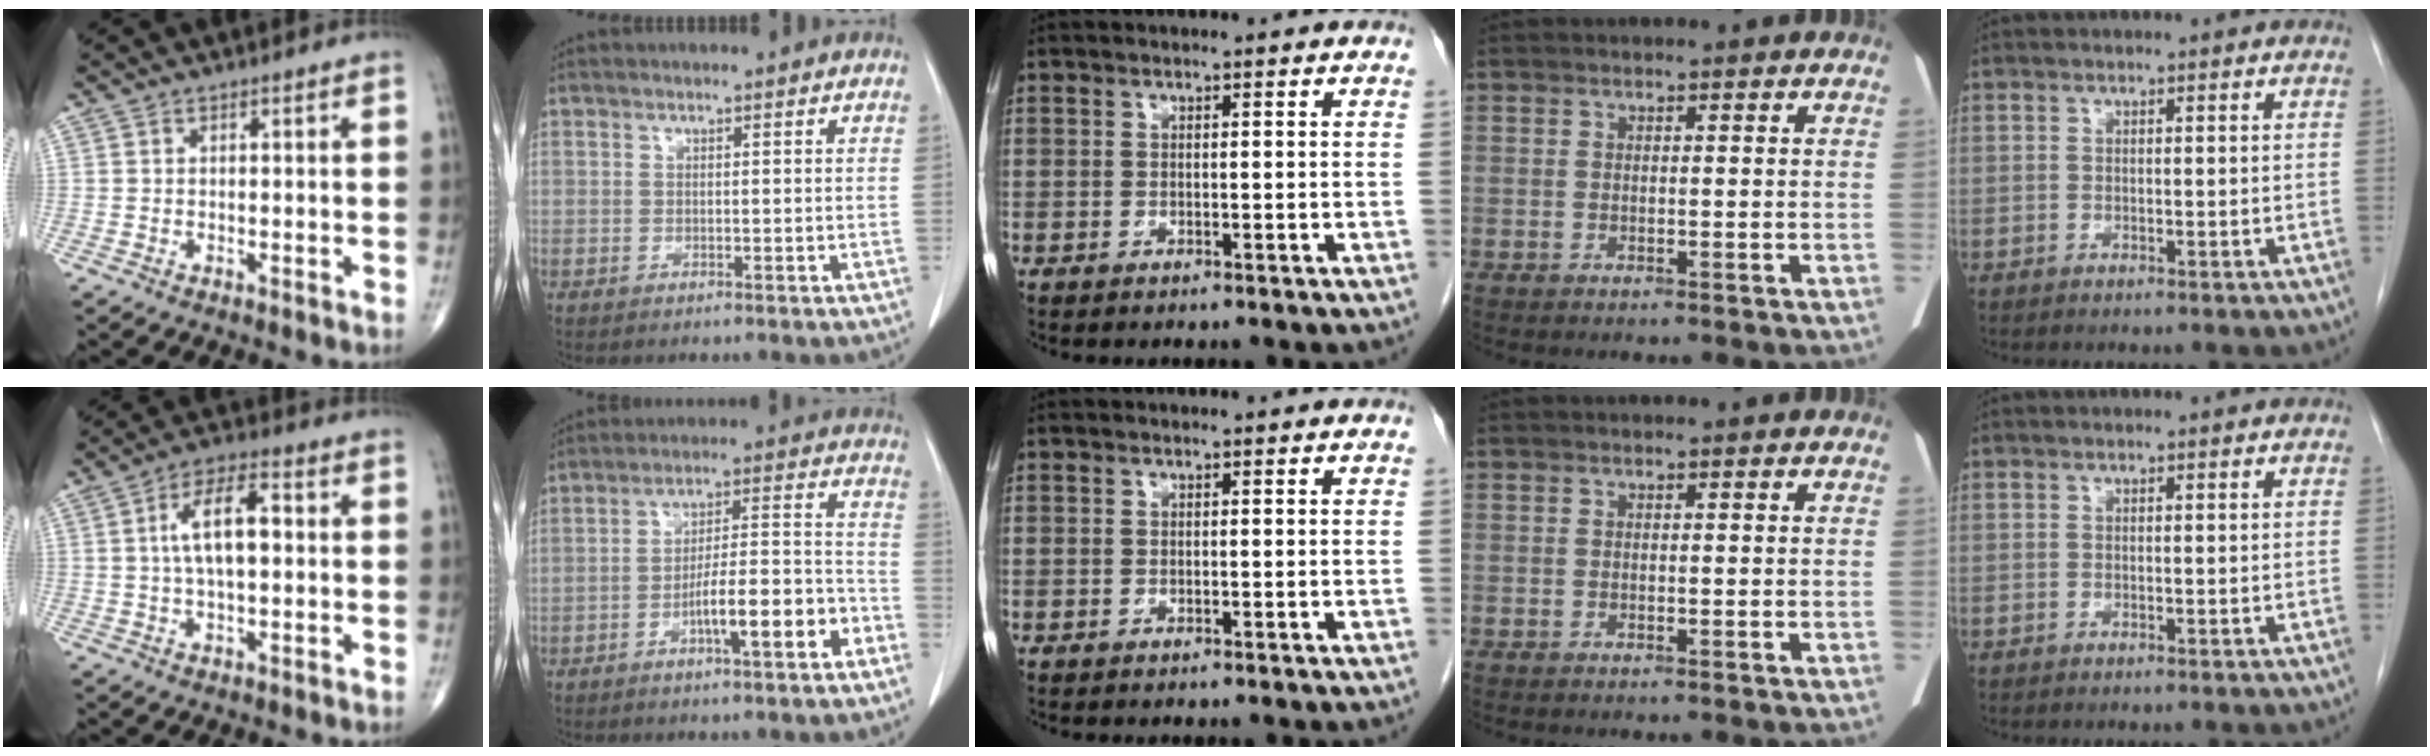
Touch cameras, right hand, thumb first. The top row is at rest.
{"thumb": {"total": 9.9, "force": [1.0, 4.4, 8.8], "torque": [-0.152, 0.018, 0.012]}, "index": {"total": 10.5, "force": [-5.0, 1.4, 9.1], "torque": [-0.145, 0.021, -0.075]}}